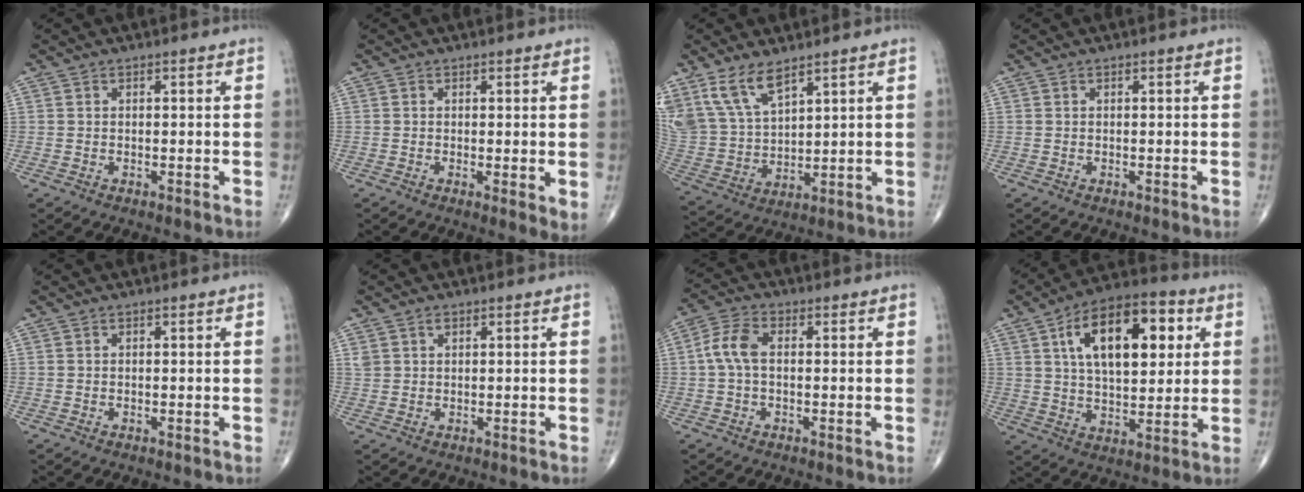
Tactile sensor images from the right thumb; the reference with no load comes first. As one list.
[{"total": 2.9, "force": [0.1, 0.8, 2.8], "torque": [-0.044, -0.012, -0.001]}, {"total": 12.3, "force": [8.3, 5.7, 7.1], "torque": [-0.133, -0.028, 0.184]}, {"total": 0.0}, {"total": 0.0}, {"total": 1.7, "force": [1.0, 1.1, 0.8], "torque": [-0.009, 0.001, 0.019]}, {"total": 5.8, "force": [0.2, 3.3, 4.7], "torque": [-0.107, 0.019, -0.001]}, {"total": 19.0, "force": [5.9, 9.6, 15.3], "torque": [-0.213, 0.002, 0.091]}]